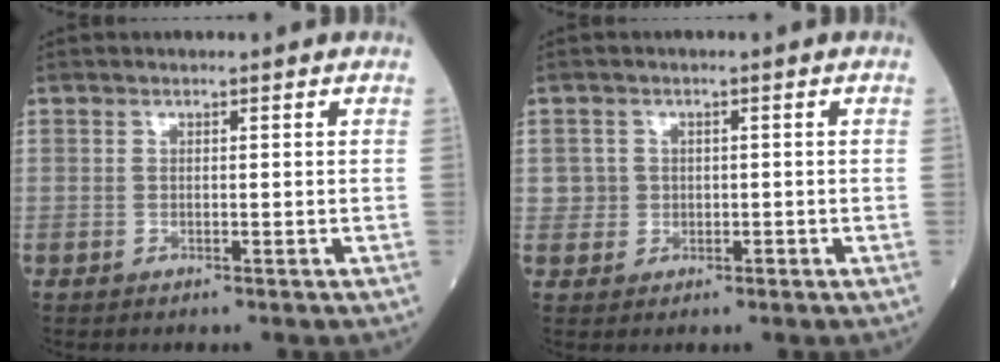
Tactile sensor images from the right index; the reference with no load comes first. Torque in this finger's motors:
{"motor_torque": [0.30, 0.03, 0.01, -0.01]}